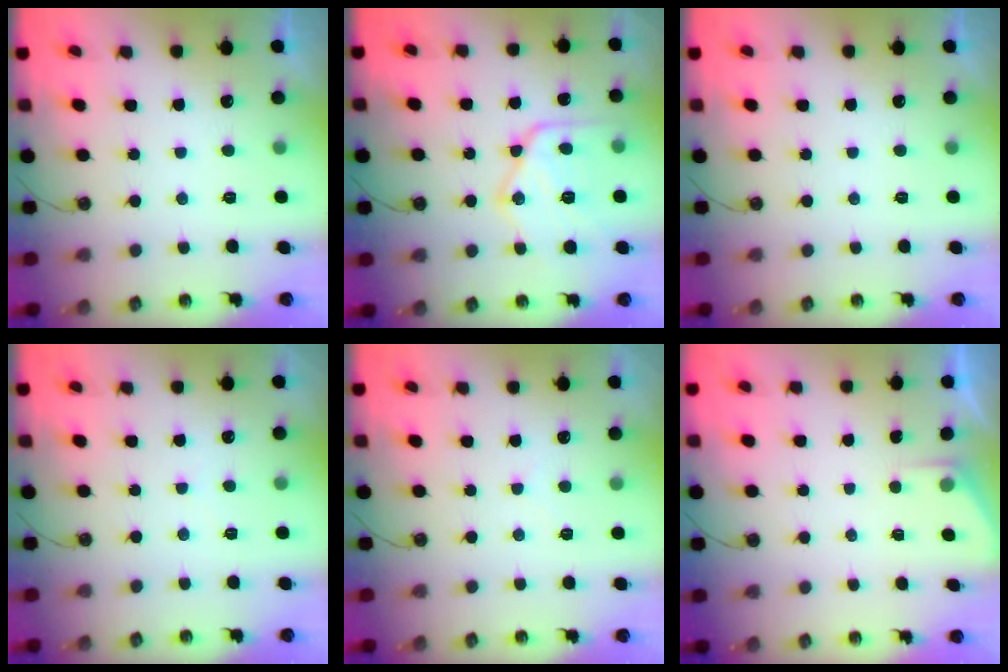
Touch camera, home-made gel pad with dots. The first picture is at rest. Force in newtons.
{"total": 18.3, "press": 18.2, "slide": 1.7}
{"total": 0.0}
{"total": 2.3, "press": 2.2, "slide": 0.4}
{"total": 3.9, "press": 3.9, "slide": 0.5}
{"total": 1.4, "press": 1.3, "slide": 0.2}